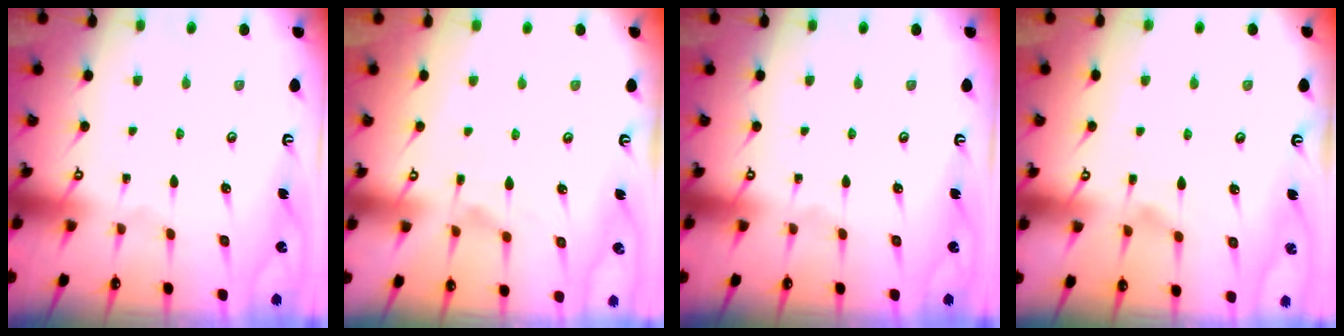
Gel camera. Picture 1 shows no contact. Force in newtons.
{"total": 5.1, "press": 4.9, "slide": 1.3}
{"total": 0.0}
{"total": 1.3, "press": 0.9, "slide": 0.8}